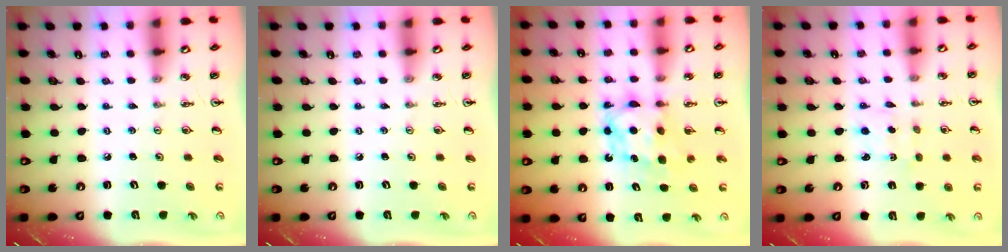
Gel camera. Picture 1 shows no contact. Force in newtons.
{"total": 0.0}
{"total": 6.1, "press": 6.0, "slide": 0.4}
{"total": 1.7, "press": 1.5, "slide": 0.8}